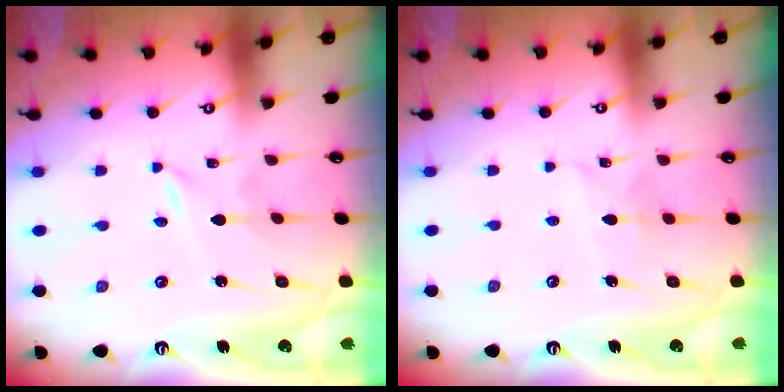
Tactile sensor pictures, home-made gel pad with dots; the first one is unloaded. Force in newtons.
{"total": 3.6, "press": 3.6, "slide": 0.3}